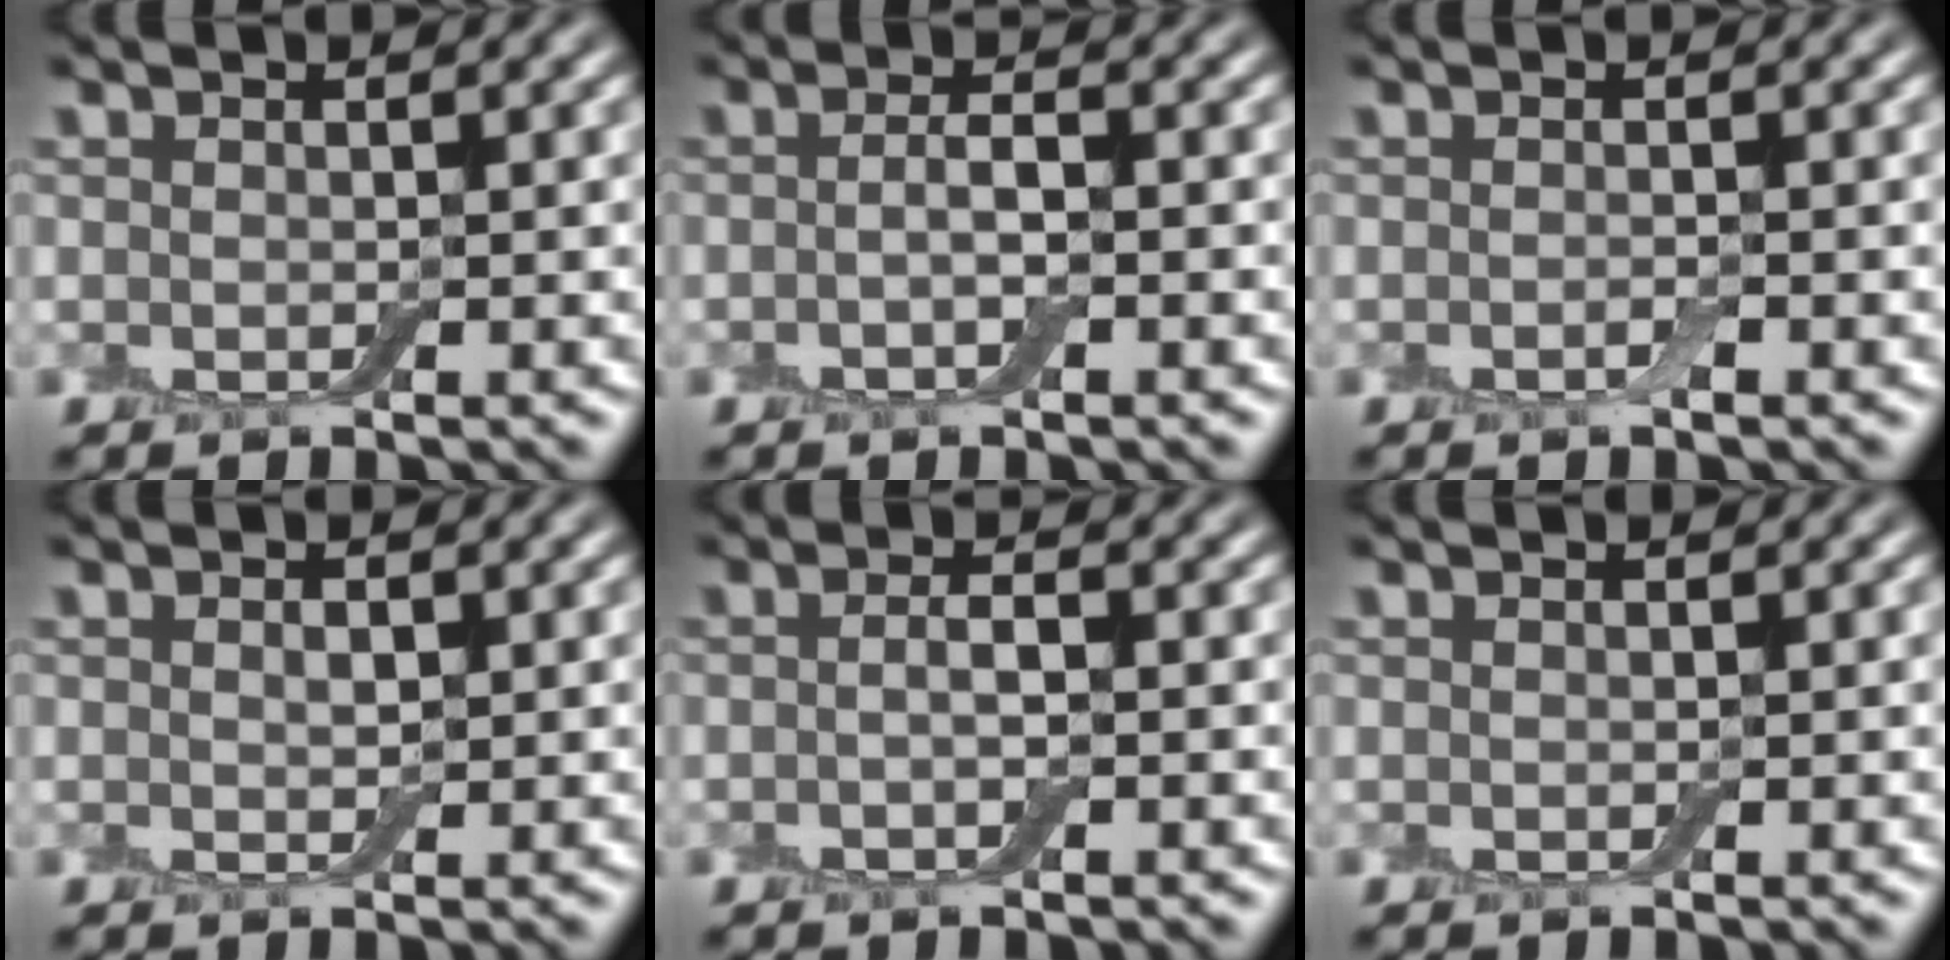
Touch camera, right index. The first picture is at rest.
{"total": 1.7, "force": [-0.4, 0.4, 1.6], "torque": [-0.031, 0.001, -0.010]}
{"total": 0.6, "force": [-0.3, 0.1, 0.5], "torque": [-0.012, -0.002, -0.007]}
{"total": 0.9, "force": [0.2, 0.5, 0.7], "torque": [-0.012, 0.000, 0.003]}
{"total": 1.4, "force": [-0.2, 0.3, 1.3], "torque": [-0.025, 0.000, -0.007]}
{"total": 0.0}